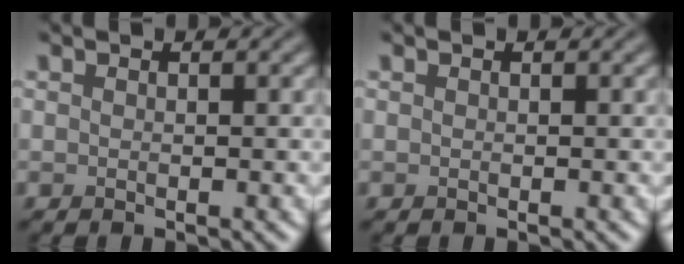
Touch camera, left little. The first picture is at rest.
{"total": 0.0}